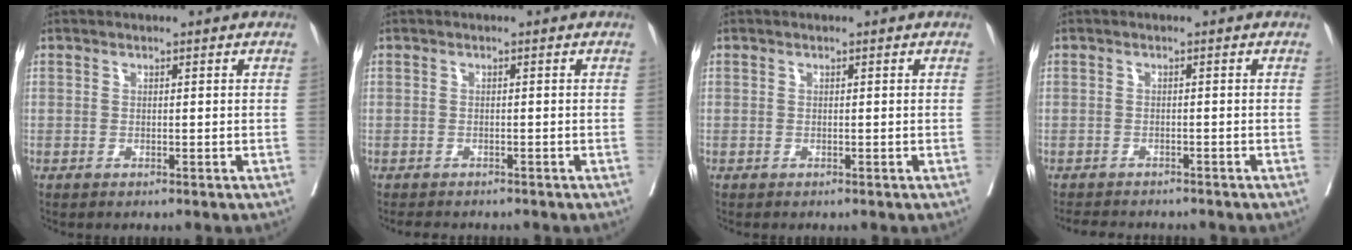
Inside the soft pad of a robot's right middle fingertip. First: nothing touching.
{"total": 3.9, "force": [-3.4, 1.3, 1.3], "torque": [-0.024, -0.008, -0.047]}
{"total": 0.0}
{"total": 5.7, "force": [-5.3, 1.6, 1.5], "torque": [-0.023, -0.008, -0.075]}